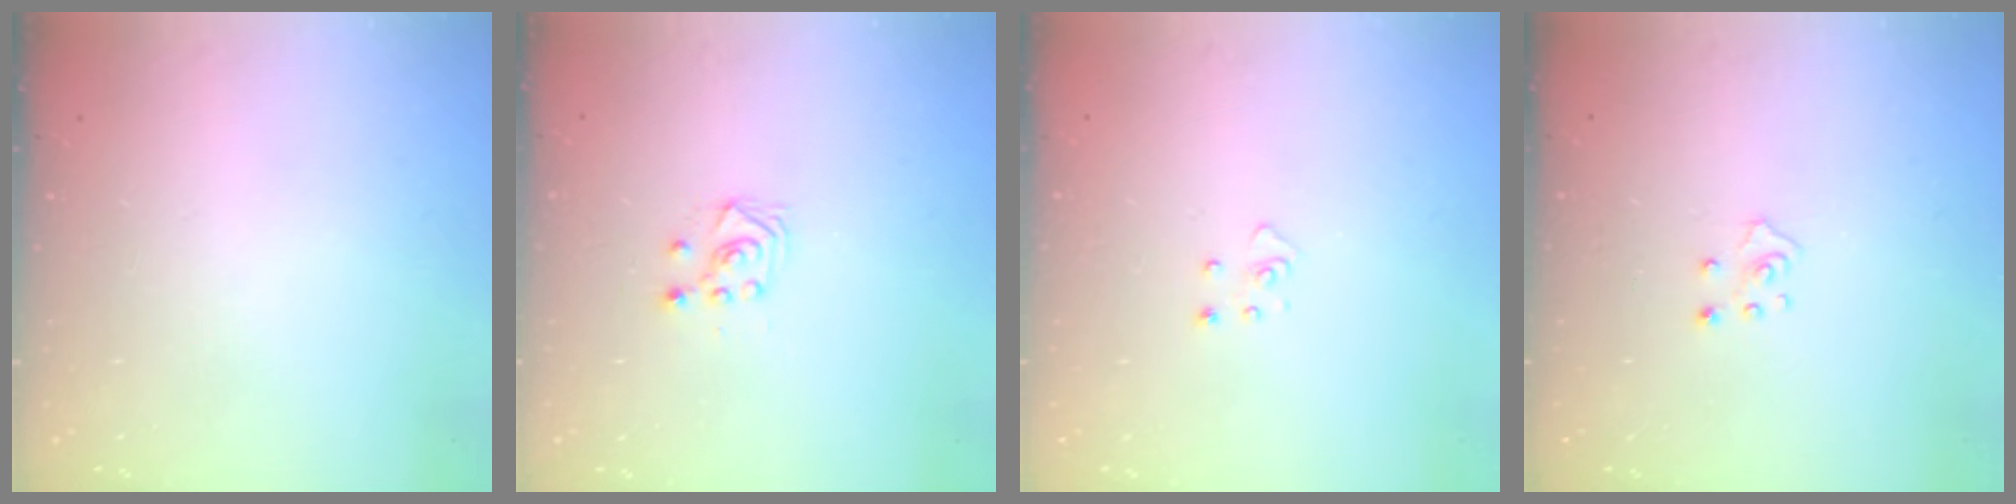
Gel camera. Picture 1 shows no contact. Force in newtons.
{"total": 3.1, "press": 3.1, "slide": 0.8}
{"total": 3.2, "press": 3.2, "slide": 0.2}
{"total": 2.7, "press": 2.7, "slide": 0.2}